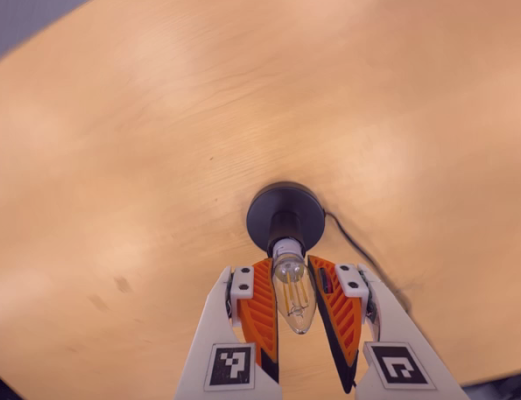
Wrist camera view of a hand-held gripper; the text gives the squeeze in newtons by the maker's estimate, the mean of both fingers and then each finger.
{"total": 14.2, "left": 15.4, "right": 13.1}